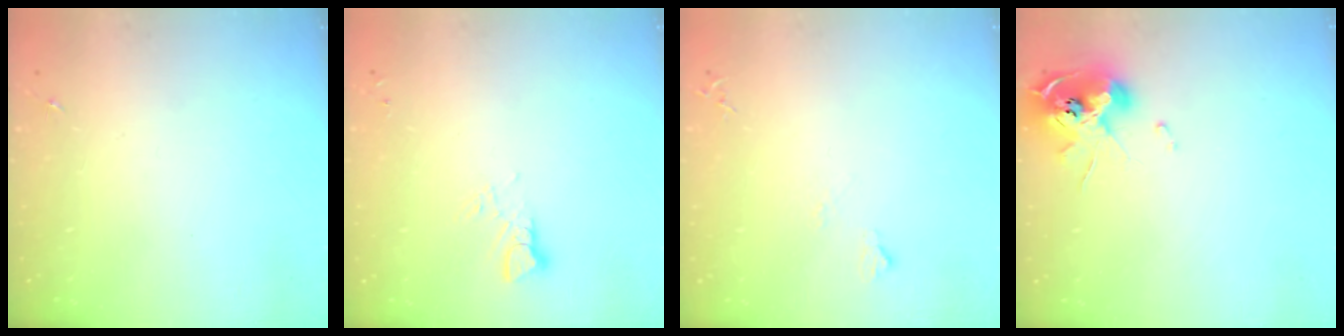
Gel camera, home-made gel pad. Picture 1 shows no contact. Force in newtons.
{"total": 2.9, "press": 2.9, "slide": 0.2}
{"total": 4.0, "press": 4.0, "slide": 0.6}
{"total": 13.1, "press": 13.0, "slide": 1.8}